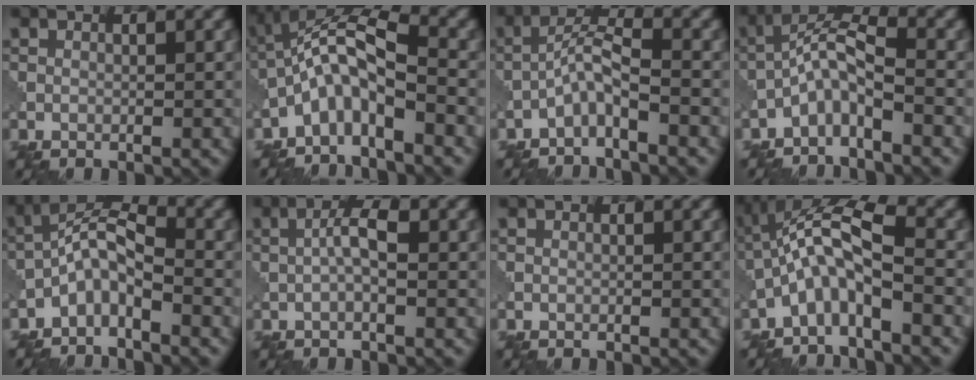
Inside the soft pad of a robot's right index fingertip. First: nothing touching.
{"total": 6.3, "force": [-2.8, 2.0, 5.3], "torque": [-0.107, 0.016, -0.067]}
{"total": 3.1, "force": [-1.9, 0.4, 2.4], "torque": [-0.048, 0.015, -0.047]}
{"total": 4.0, "force": [-2.3, 0.9, 3.2], "torque": [-0.061, 0.018, -0.054]}
{"total": 4.3, "force": [-2.3, 1.5, 3.2], "torque": [-0.061, 0.019, -0.053]}
{"total": 2.8, "force": [0.1, 0.8, 2.7], "torque": [-0.055, 0.008, -0.004]}
{"total": 0.0}
{"total": 6.0, "force": [-2.1, 1.5, 5.4], "torque": [-0.108, 0.021, -0.053]}